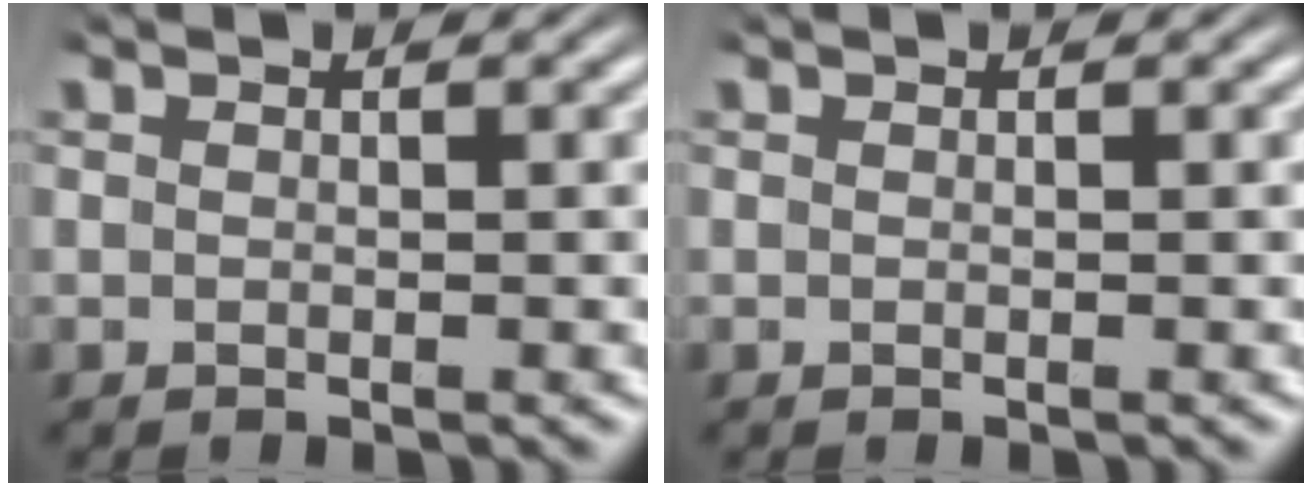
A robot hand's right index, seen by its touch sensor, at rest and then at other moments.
{"total": 0.0}